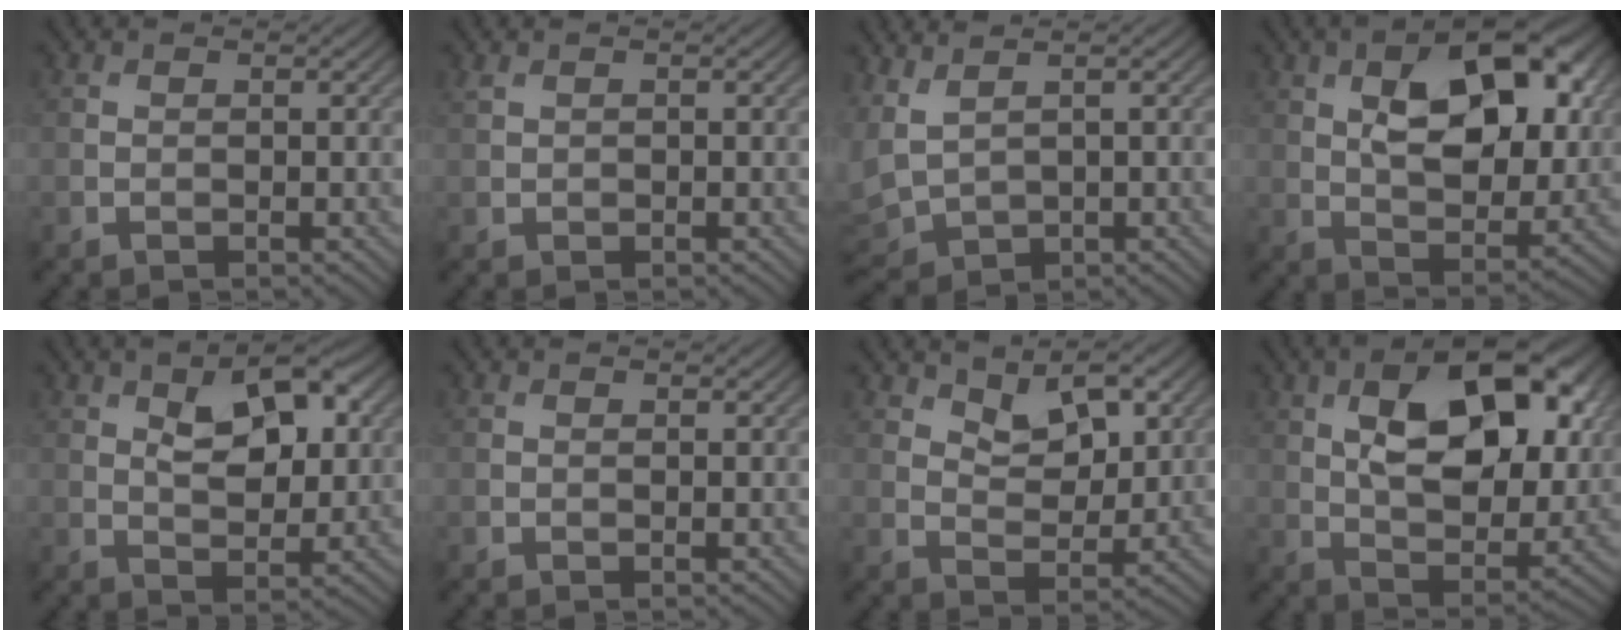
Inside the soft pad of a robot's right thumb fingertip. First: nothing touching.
{"total": 0.7, "force": [0.3, 0.5, 0.5], "torque": [-0.017, 0.001, 0.010]}
{"total": 4.4, "force": [1.7, 2.4, 3.3], "torque": [-0.105, -0.006, 0.040]}
{"total": 13.5, "force": [4.1, 7.1, 10.7], "torque": [-0.162, 0.007, 0.056]}
{"total": 8.2, "force": [2.8, 4.2, 6.4], "torque": [-0.107, 0.004, 0.042]}
{"total": 0.0}
{"total": 5.9, "force": [3.4, 2.9, 3.8], "torque": [-0.064, -0.010, 0.059]}
{"total": 15.3, "force": [4.7, 8.1, 12.1], "torque": [-0.188, 0.012, 0.067]}